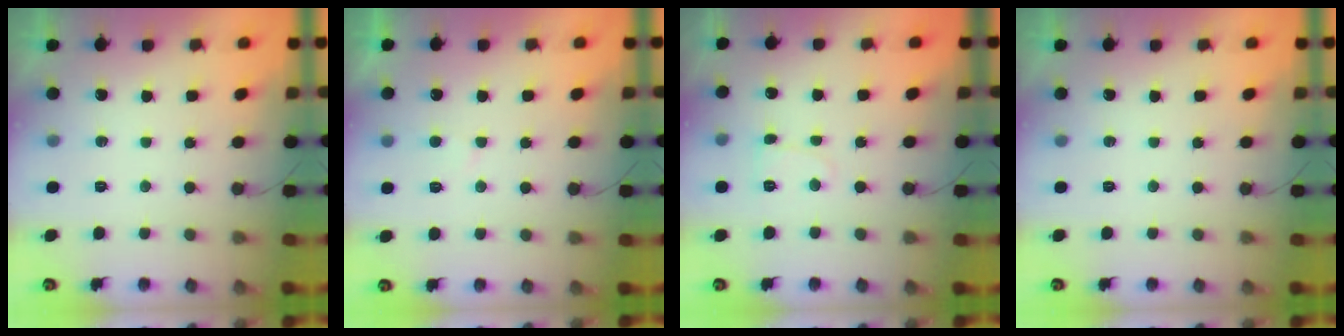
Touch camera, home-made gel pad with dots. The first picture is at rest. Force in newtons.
{"total": 3.2, "press": 3.2, "slide": 0.4}
{"total": 4.2, "press": 4.1, "slide": 0.5}
{"total": 0.0}